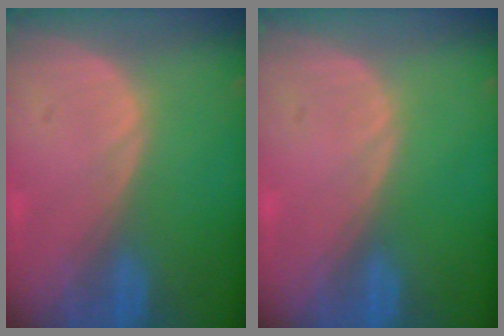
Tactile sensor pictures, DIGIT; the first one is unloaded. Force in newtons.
{"total": 0.0}